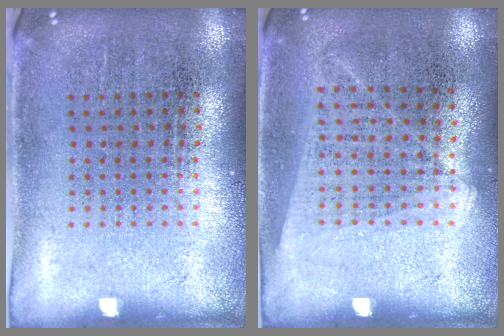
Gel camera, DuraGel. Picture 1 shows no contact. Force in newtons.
{"total": 1.2, "press": 1.1, "slide": 0.6}